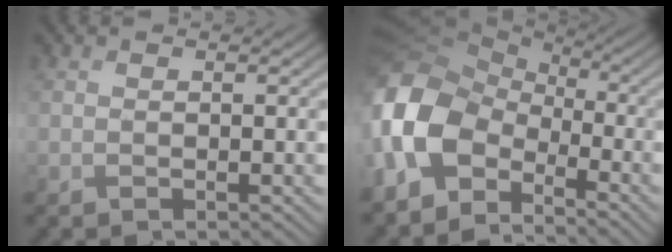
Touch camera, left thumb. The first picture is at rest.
{"total": 12.9, "force": [-4.1, 8.9, 8.4], "torque": [-0.231, -0.019, -0.088]}